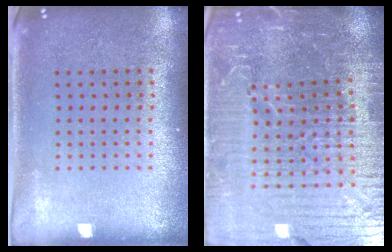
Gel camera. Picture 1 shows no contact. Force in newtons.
{"total": 7.1, "press": 6.2, "slide": 3.6}